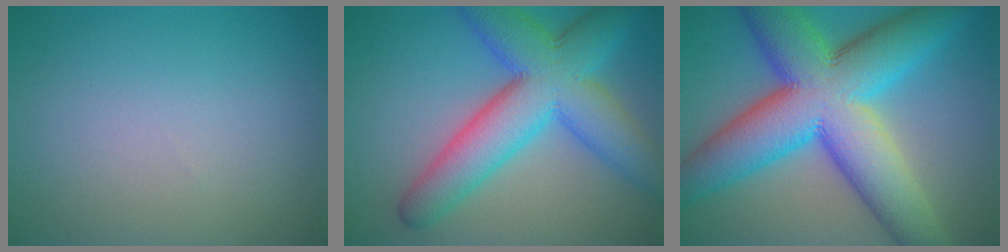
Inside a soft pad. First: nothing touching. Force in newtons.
{"total": 10.0, "press": 10.0, "slide": 0.2}
{"total": 14.9, "press": 14.9, "slide": 0.2}